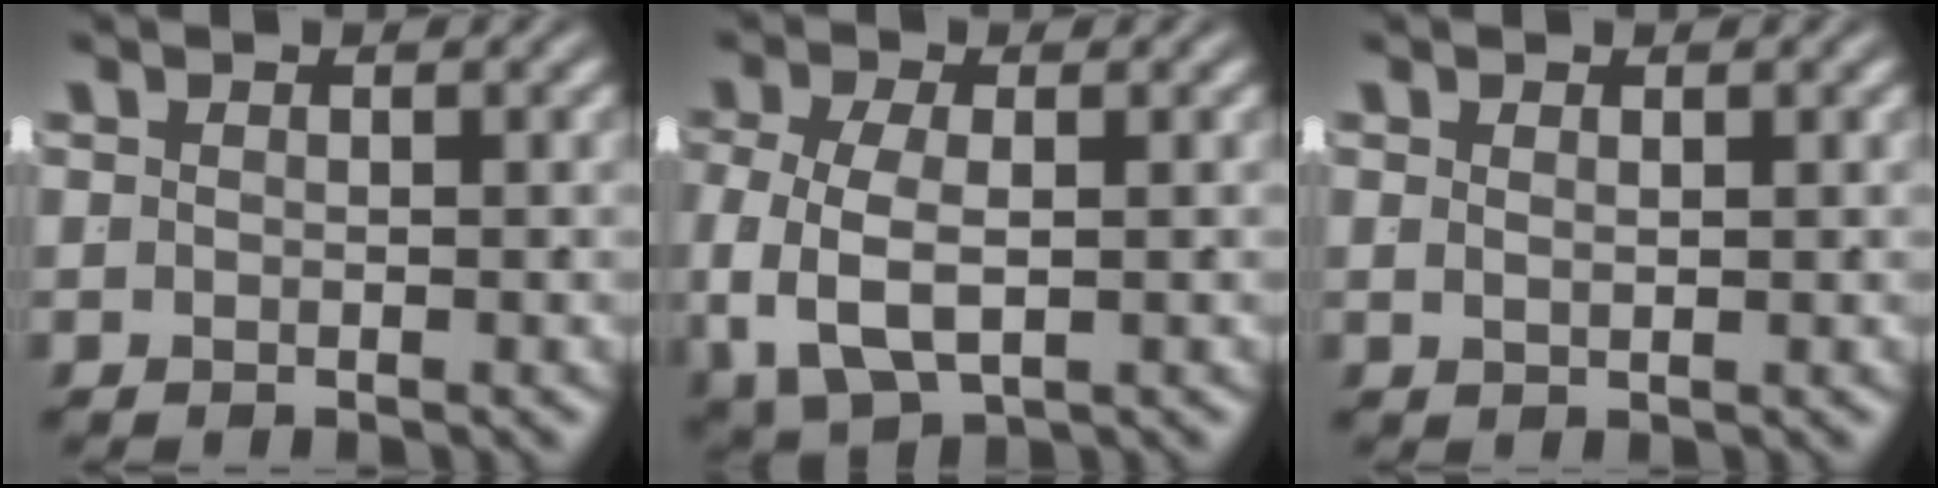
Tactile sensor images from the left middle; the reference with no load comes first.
{"total": 5.2, "force": [-0.6, 3.3, 4.0], "torque": [-0.101, -0.021, 0.007]}
{"total": 1.1, "force": [0.4, -1.0, 0.2], "torque": [0.005, -0.007, 0.016]}